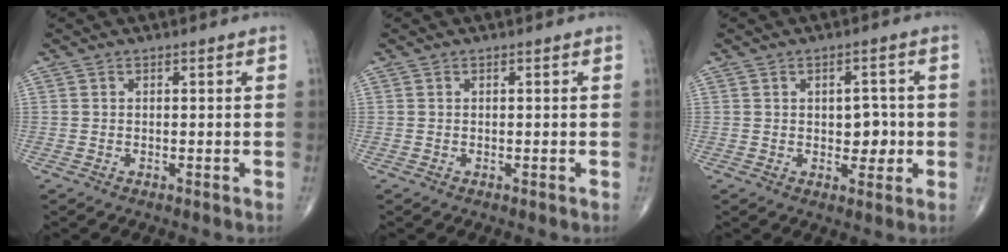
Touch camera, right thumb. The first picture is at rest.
{"total": 0.0}
{"total": 4.8, "force": [-0.1, 3.1, 3.7], "torque": [-0.023, 0.002, 0.001]}